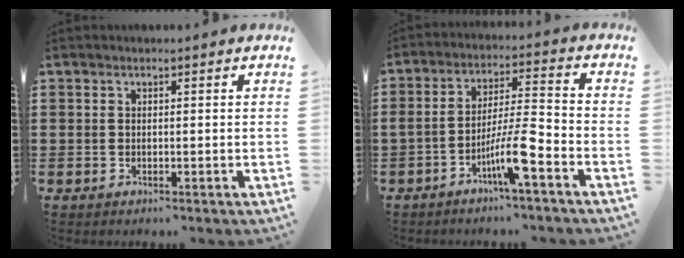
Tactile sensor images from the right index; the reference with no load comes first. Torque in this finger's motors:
{"motor_torque": [2.14, 0.00, 0.59, 0.16]}